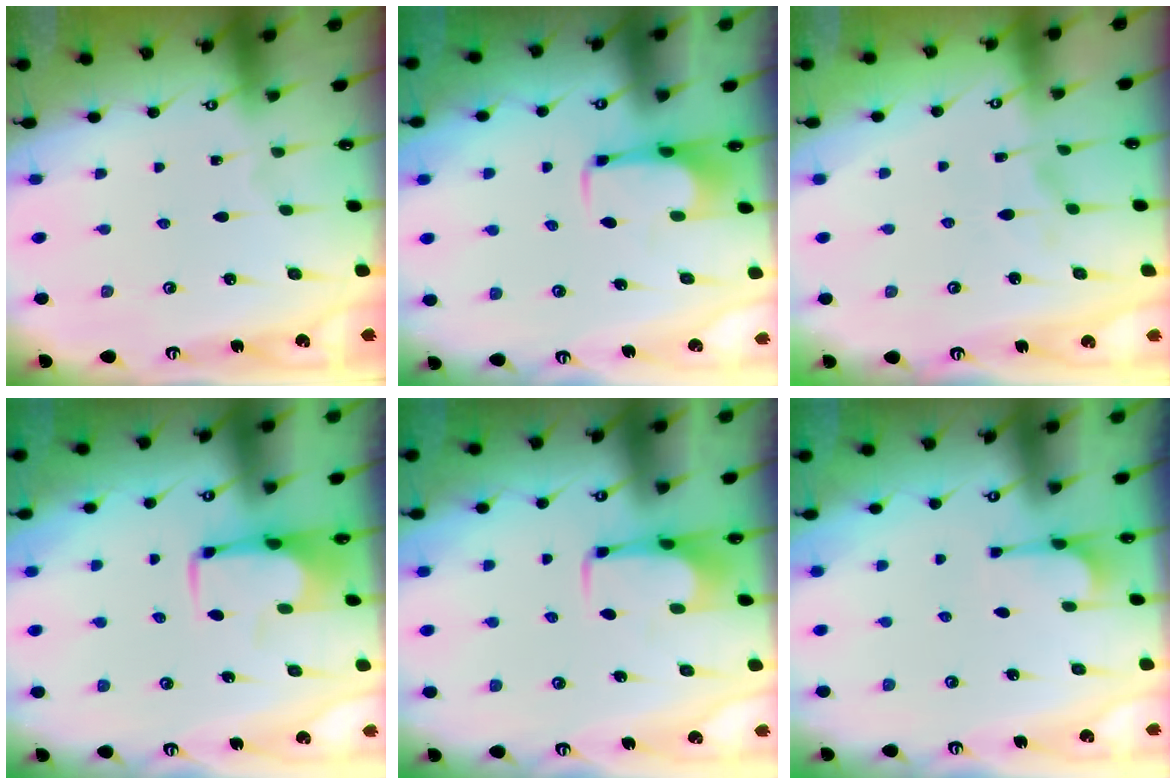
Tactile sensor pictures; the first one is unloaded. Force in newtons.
{"total": 2.0, "press": 1.9, "slide": 0.4}
{"total": 2.4, "press": 2.2, "slide": 1.1}
{"total": 1.5, "press": 1.4, "slide": 0.6}
{"total": 2.0, "press": 2.0, "slide": 0.2}
{"total": 2.9, "press": 2.7, "slide": 1.1}